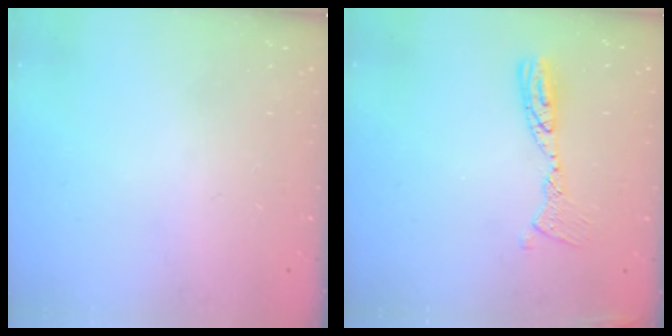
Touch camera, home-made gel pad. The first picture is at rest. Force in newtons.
{"total": 10.5, "press": 10.5, "slide": 1.0}